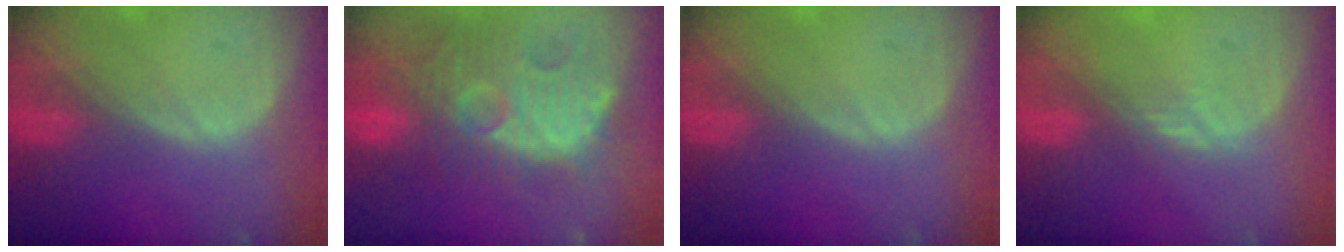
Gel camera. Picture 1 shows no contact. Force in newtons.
{"total": 13.3, "press": 12.4, "slide": 4.9}
{"total": 0.0}
{"total": 2.0, "press": 1.5, "slide": 1.3}